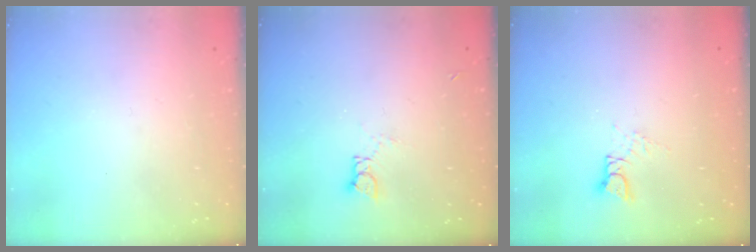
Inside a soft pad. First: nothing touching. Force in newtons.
{"total": 3.6, "press": 3.5, "slide": 0.2}
{"total": 3.9, "press": 3.9, "slide": 0.2}